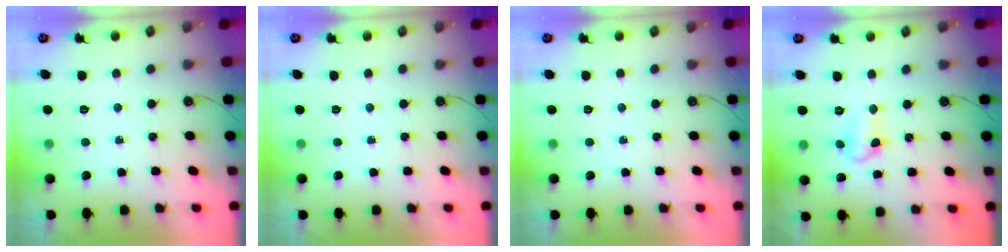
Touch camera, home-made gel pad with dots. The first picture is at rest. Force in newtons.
{"total": 0.0}
{"total": 0.0}
{"total": 6.6, "press": 6.3, "slide": 2.1}